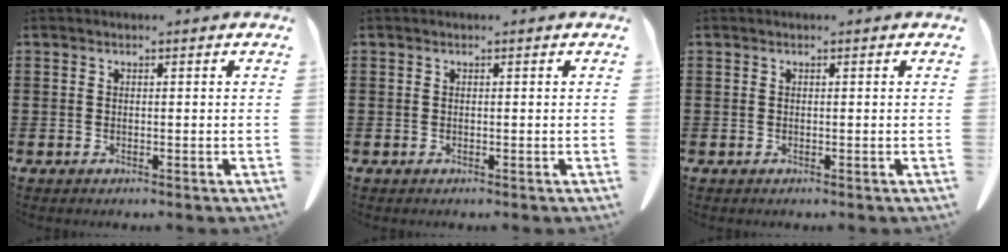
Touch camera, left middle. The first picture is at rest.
{"total": 0.0}
{"total": 0.0}